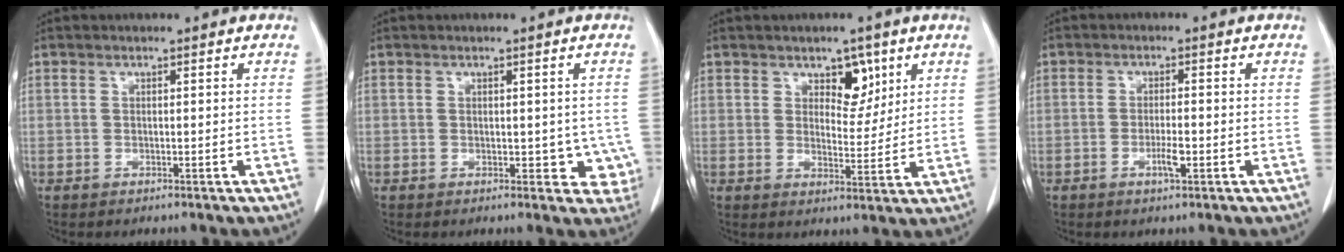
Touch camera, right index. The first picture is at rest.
{"total": 4.1, "force": [-0.3, 2.8, 2.9], "torque": [-0.012, 0.005, 0.000]}
{"total": 5.1, "force": [2.9, 2.9, 3.1], "torque": [-0.034, -0.001, 0.044]}
{"total": 2.9, "force": [-1.2, 0.4, 2.6], "torque": [-0.047, 0.000, -0.019]}